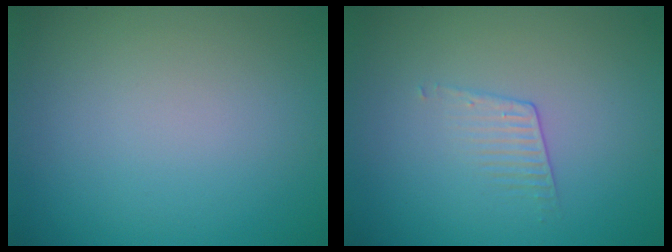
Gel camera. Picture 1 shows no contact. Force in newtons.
{"total": 1.1, "press": 0.4, "slide": 1.1}